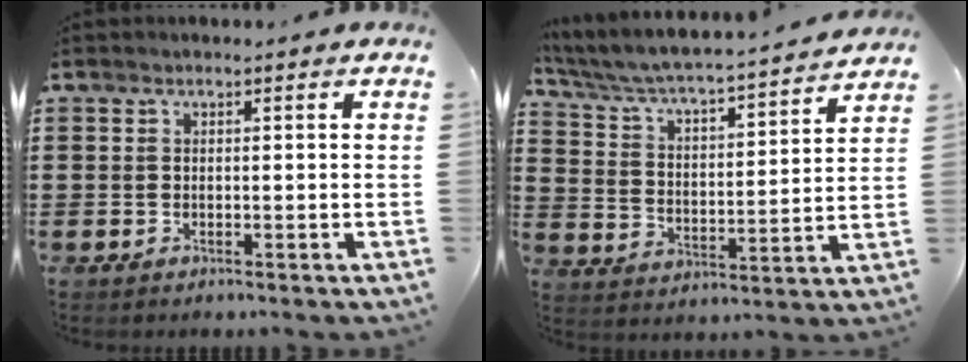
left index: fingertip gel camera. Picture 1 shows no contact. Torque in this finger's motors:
{"motor_torque": [2.14, 0.00, 0.32, 0.08]}